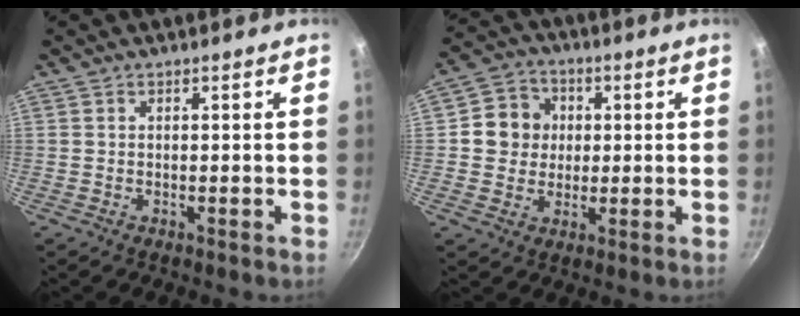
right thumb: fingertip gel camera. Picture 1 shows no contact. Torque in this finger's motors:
{"motor_torque": [-0.17, 1.47, 0.46, -0.31, 0.03]}